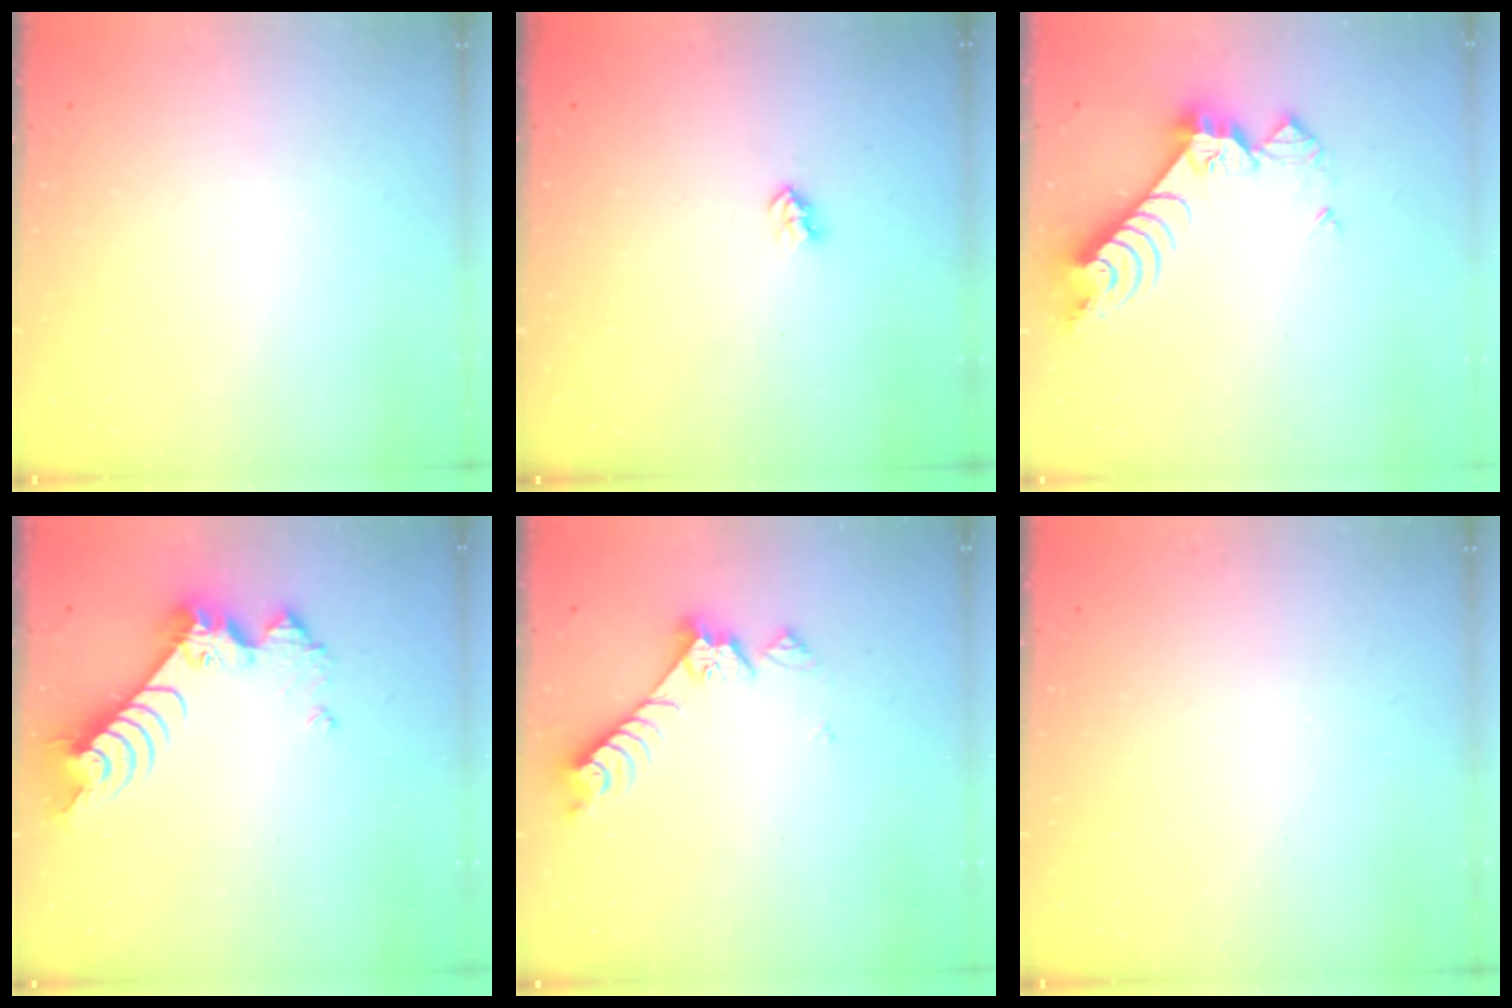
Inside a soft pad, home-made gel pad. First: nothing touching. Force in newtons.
{"total": 2.7, "press": 2.7, "slide": 0.4}
{"total": 8.4, "press": 8.4, "slide": 1.0}
{"total": 9.3, "press": 9.3, "slide": 1.0}
{"total": 7.4, "press": 7.4, "slide": 0.4}
{"total": 0.0}